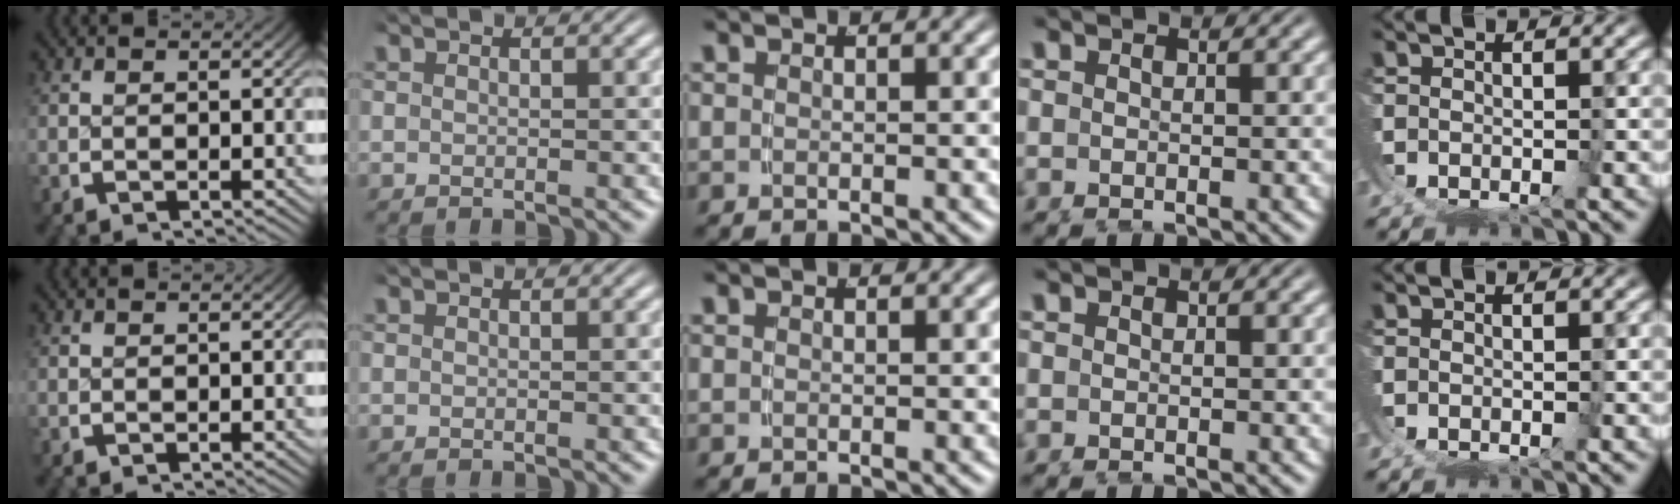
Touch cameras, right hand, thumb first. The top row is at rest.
{}